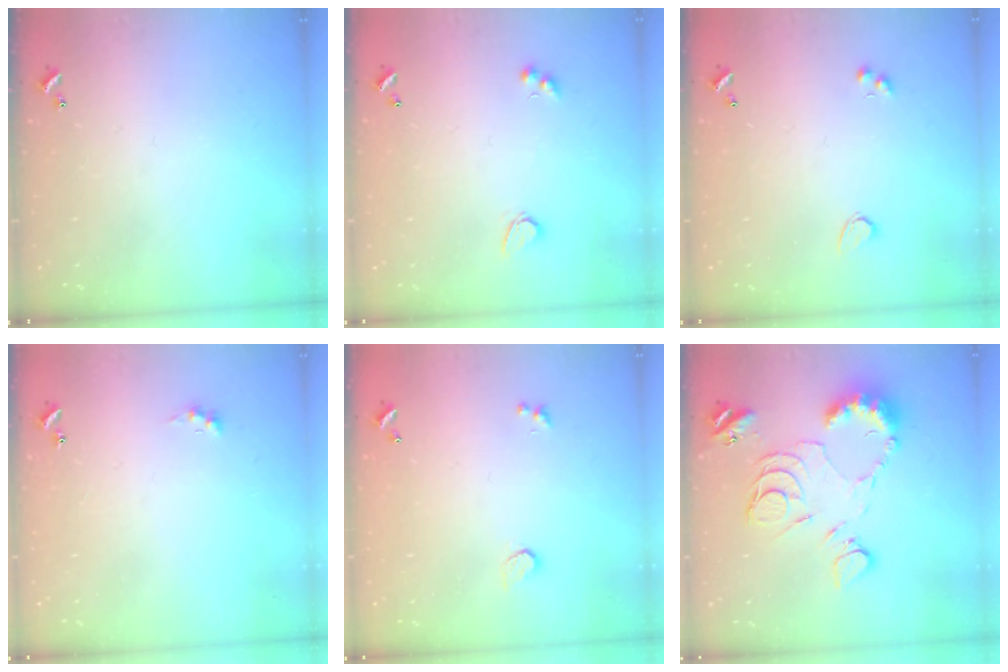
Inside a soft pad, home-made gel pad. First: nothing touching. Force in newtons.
{"total": 3.1, "press": 2.9, "slide": 1.0}
{"total": 1.9, "press": 1.5, "slide": 1.1}
{"total": 0.8, "press": 0.7, "slide": 0.4}
{"total": 1.0, "press": 0.7, "slide": 0.7}
{"total": 14.4, "press": 14.4, "slide": 1.2}